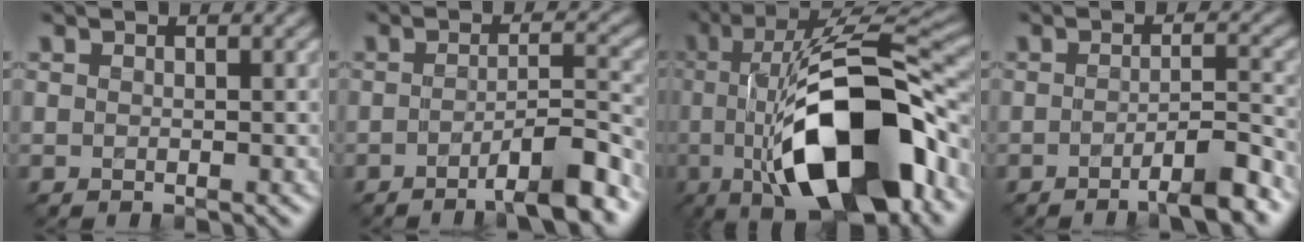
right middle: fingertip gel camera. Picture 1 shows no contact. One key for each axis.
{"total": 4.6, "fx": -2.9, "fy": 0.5, "fz": 3.5, "tx": -0.052, "ty": 0.010, "tz": -0.053}
{"total": 14.2, "fx": -2.8, "fy": 4.8, "fz": 13.1, "tx": -0.197, "ty": 0.014, "tz": -0.051}
{"total": 3.8, "fx": -2.6, "fy": 0.4, "fz": 2.8, "tx": -0.040, "ty": 0.011, "tz": -0.050}